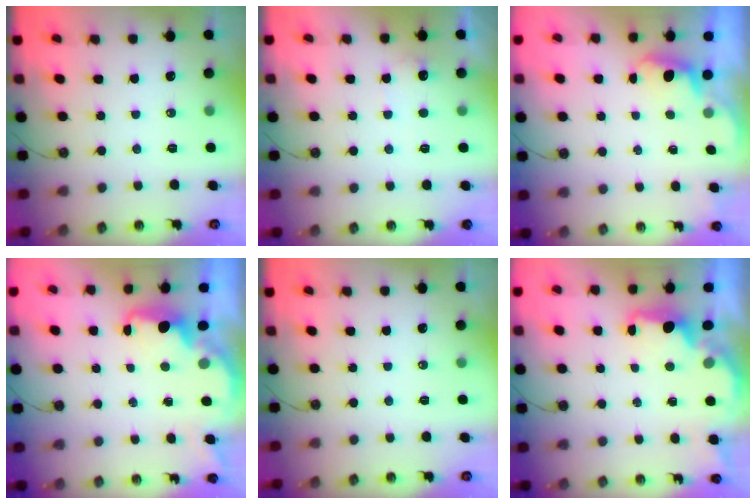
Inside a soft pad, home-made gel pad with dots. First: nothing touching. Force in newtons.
{"total": 4.6, "press": 4.6, "slide": 0.3}
{"total": 0.8, "press": 0.4, "slide": 0.7}
{"total": 2.3, "press": 2.1, "slide": 0.9}
{"total": 0.0}
{"total": 2.0, "press": 1.8, "slide": 0.7}